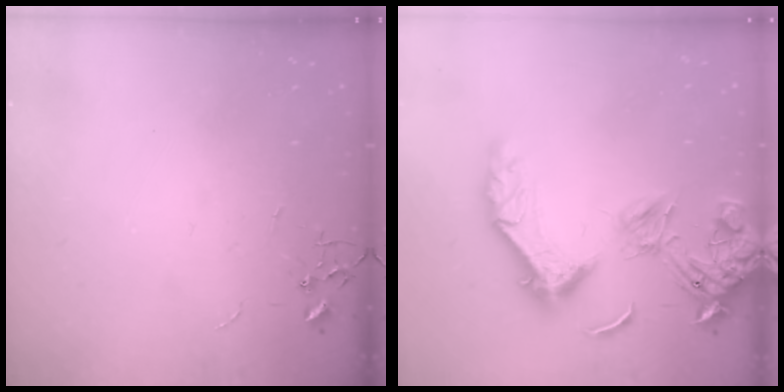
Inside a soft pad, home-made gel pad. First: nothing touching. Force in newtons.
{"total": 17.5, "press": 17.4, "slide": 2.4}